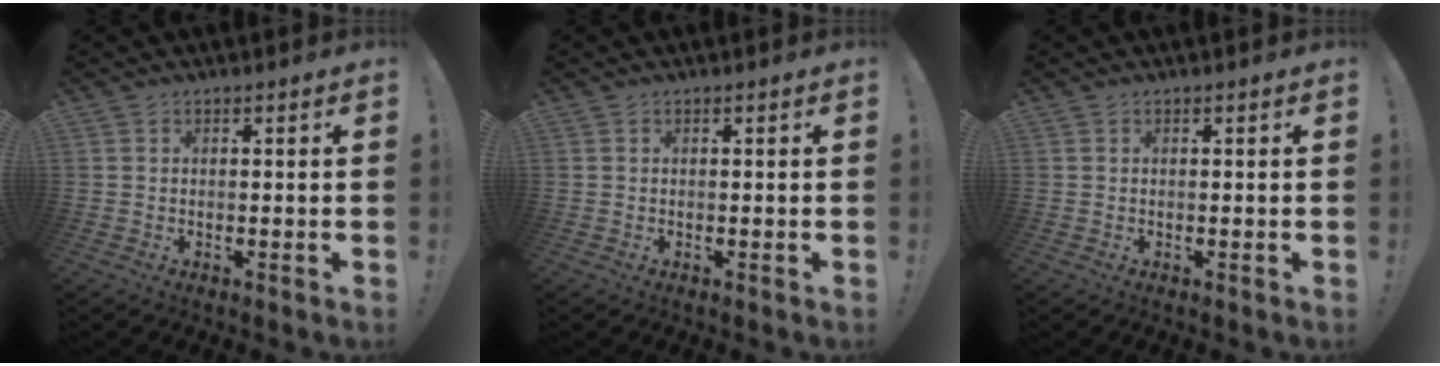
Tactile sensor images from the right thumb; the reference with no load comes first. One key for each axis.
{"total": 0.0}
{"total": 0.0}